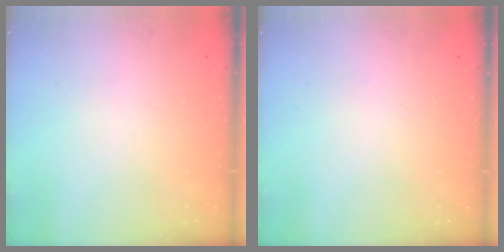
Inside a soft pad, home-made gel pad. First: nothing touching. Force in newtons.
{"total": 0.0}